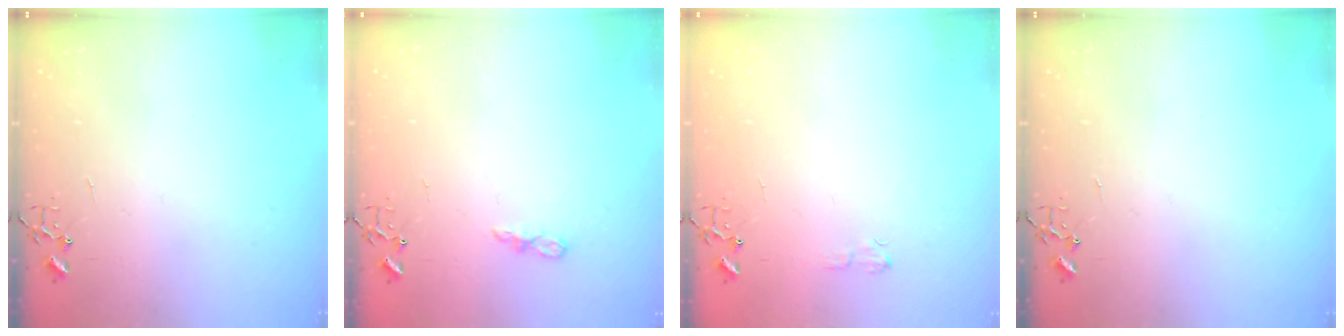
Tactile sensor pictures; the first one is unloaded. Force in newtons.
{"total": 5.0, "press": 5.0, "slide": 0.5}
{"total": 5.4, "press": 5.4, "slide": 0.6}
{"total": 0.0}